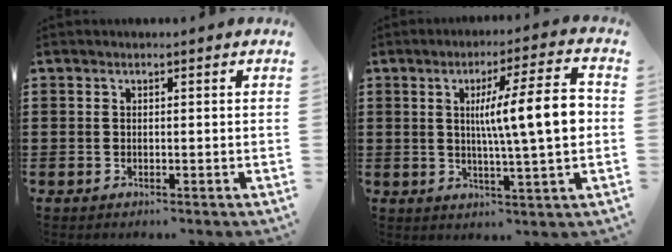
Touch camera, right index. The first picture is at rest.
{"total": 12.0, "force": [1.4, 1.7, 11.8], "torque": [-0.188, -0.005, 0.015]}